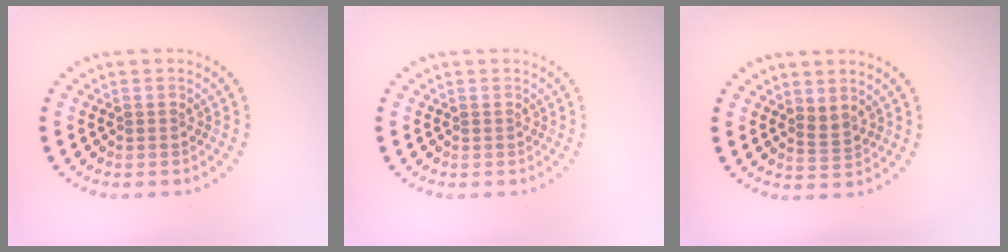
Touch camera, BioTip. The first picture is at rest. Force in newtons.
{"total": 0.0}
{"total": 1.4, "press": 1.1, "slide": 0.7}